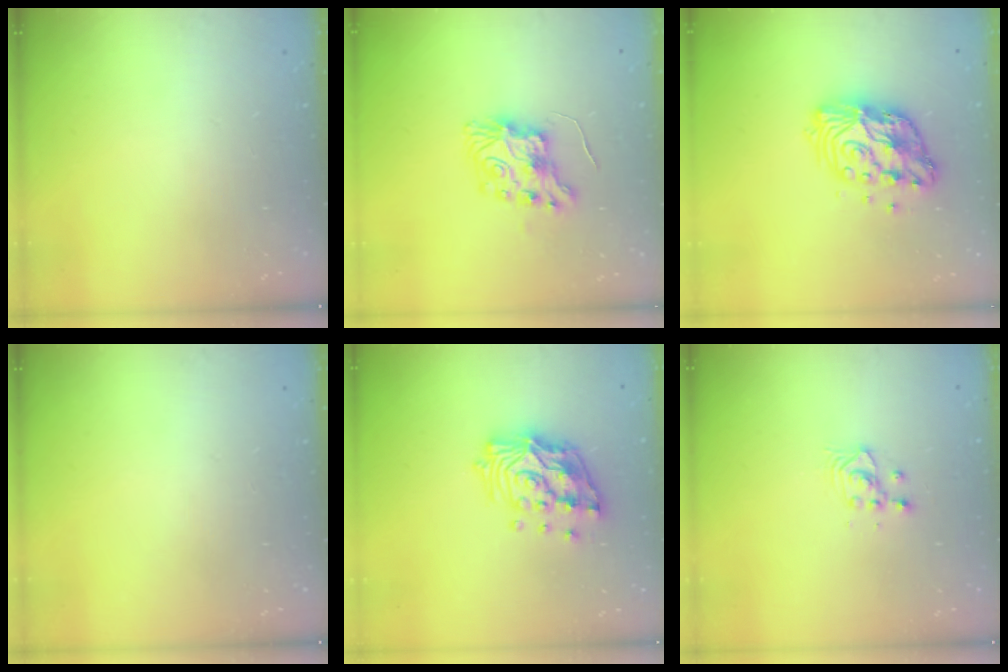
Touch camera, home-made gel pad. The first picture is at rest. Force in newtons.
{"total": 9.8, "press": 9.8, "slide": 0.9}
{"total": 12.8, "press": 12.8, "slide": 1.0}
{"total": 0.0}
{"total": 15.5, "press": 15.4, "slide": 1.8}
{"total": 3.7, "press": 3.7, "slide": 0.3}